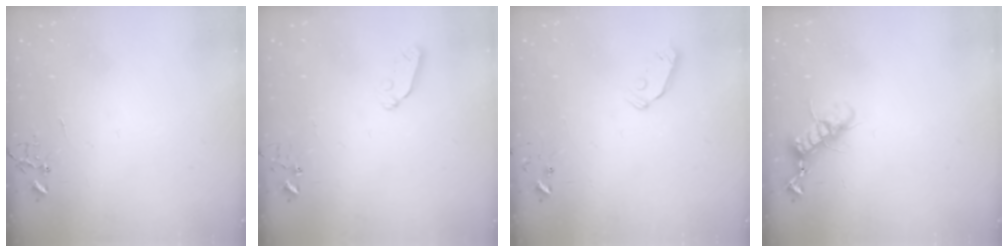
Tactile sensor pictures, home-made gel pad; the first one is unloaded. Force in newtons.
{"total": 3.7, "press": 3.6, "slide": 0.5}
{"total": 5.8, "press": 5.7, "slide": 0.9}
{"total": 11.1, "press": 11.1, "slide": 0.3}